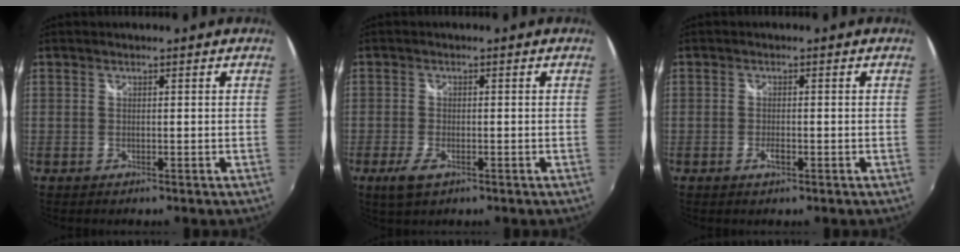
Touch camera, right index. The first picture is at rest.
{"total": 4.2, "force": [-2.3, 1.8, 3.0], "torque": [-0.069, -0.010, -0.042]}
{"total": 1.7, "force": [-0.9, 0.7, 1.3], "torque": [-0.026, -0.004, -0.014]}